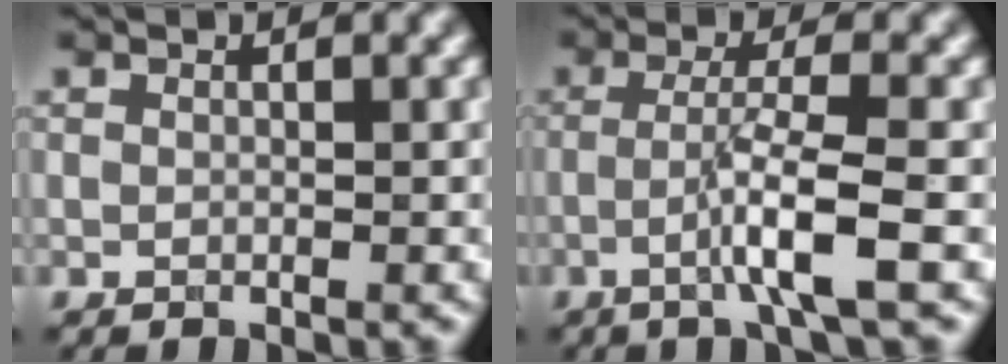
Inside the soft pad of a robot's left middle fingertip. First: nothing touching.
{"total": 4.5, "force": [-1.5, 0.3, 4.2], "torque": [-0.073, 0.010, -0.039]}